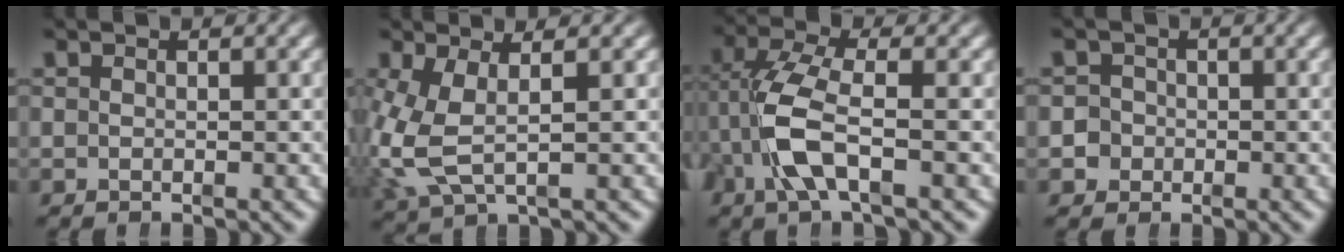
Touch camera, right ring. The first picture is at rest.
{"total": 5.4, "force": [-0.1, 3.6, 4.1], "torque": [-0.120, -0.021, 0.011]}
{"total": 6.0, "force": [-0.6, 2.9, 5.2], "torque": [-0.135, -0.019, -0.003]}
{"total": 4.5, "force": [-0.8, 4.4, 0.9], "torque": [-0.031, -0.013, -0.020]}